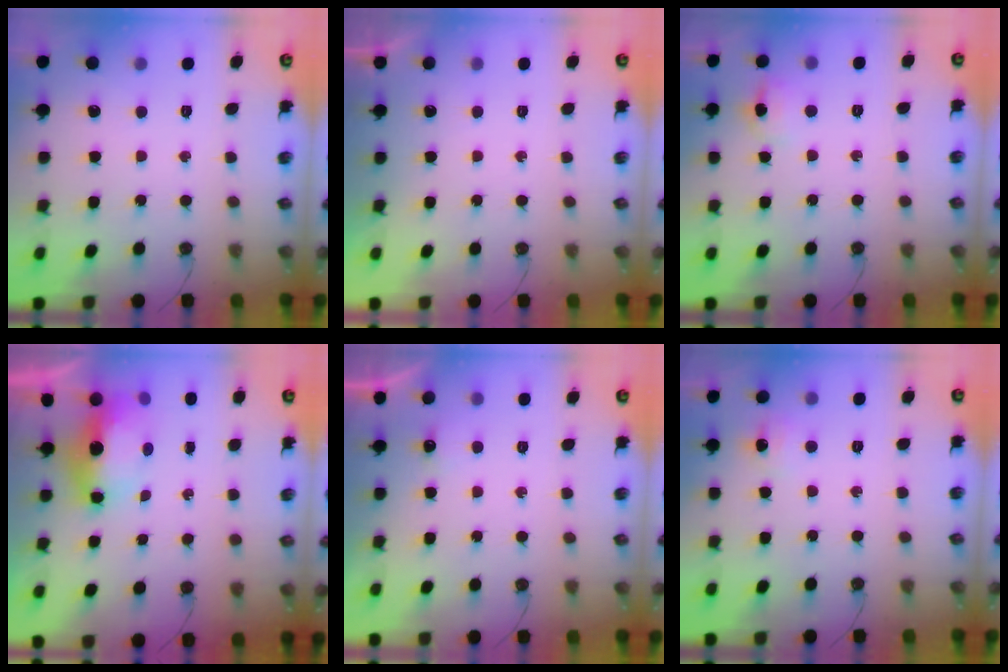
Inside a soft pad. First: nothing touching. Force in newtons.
{"total": 0.0}
{"total": 4.8, "press": 4.6, "slide": 1.2}
{"total": 7.3, "press": 7.2, "slide": 1.2}
{"total": 6.9, "press": 2.7, "slide": 6.4}
{"total": 5.1, "press": 5.0, "slide": 0.7}